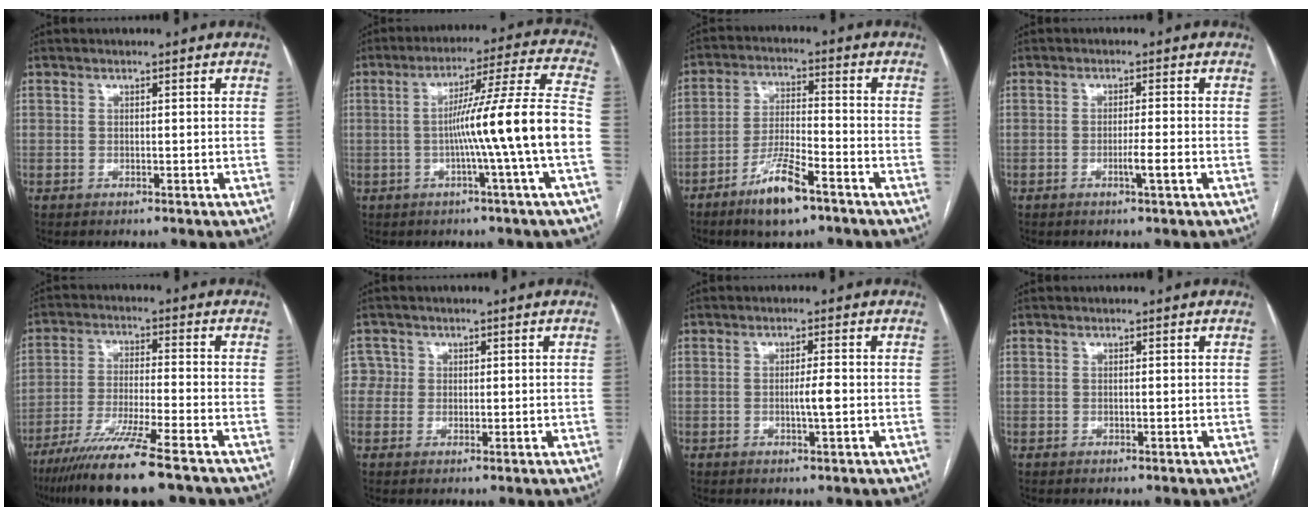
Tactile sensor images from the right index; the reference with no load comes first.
{"total": 14.1, "force": [-2.9, -2.6, 13.6], "torque": [-0.205, 0.008, -0.050]}
{"total": 9.1, "force": [-5.9, 1.7, 6.7], "torque": [-0.133, -0.012, -0.108]}
{"total": 2.8, "force": [-1.1, -0.3, 2.6], "torque": [-0.044, -0.003, -0.020]}
{"total": 13.9, "force": [-10.2, -0.1, 9.5], "torque": [-0.180, -0.046, -0.174]}
{"total": 2.5, "force": [0.5, 2.4, -0.2], "torque": [0.019, 0.007, 0.002]}
{"total": 2.6, "force": [-0.4, -0.1, 2.5], "torque": [-0.047, -0.003, -0.008]}
{"total": 0.0}